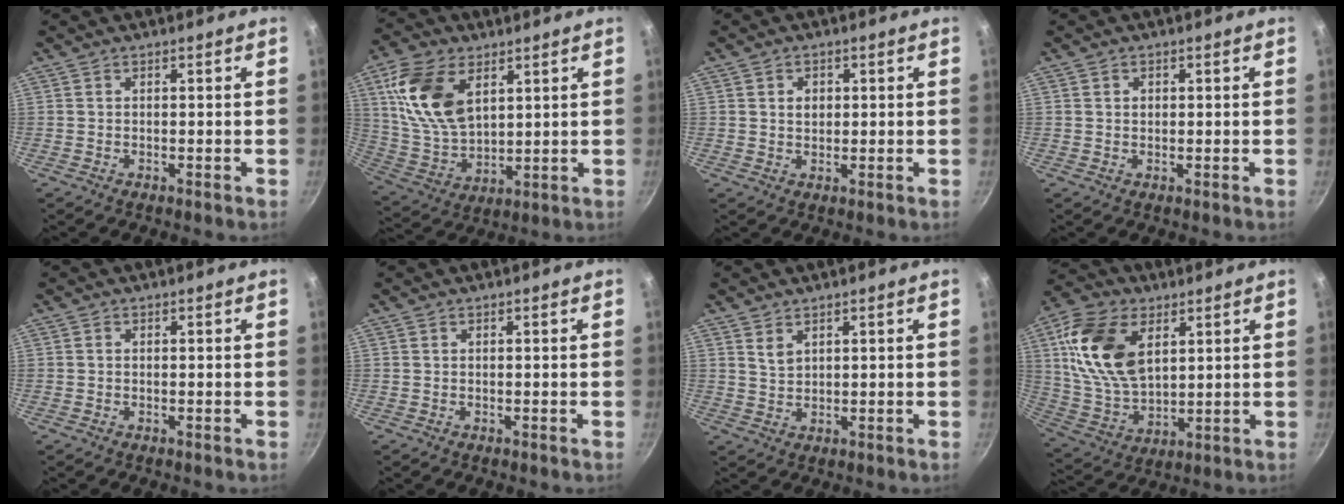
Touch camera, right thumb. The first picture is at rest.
{"total": 16.0, "force": [6.0, 9.6, 11.4], "torque": [-0.203, -0.018, 0.128]}
{"total": 2.8, "force": [0.6, 2.2, 1.5], "torque": [-0.013, -0.001, 0.010]}
{"total": 1.3, "force": [0.4, 1.1, 0.6], "torque": [-0.007, 0.003, 0.006]}
{"total": 0.0}
{"total": 0.0}
{"total": 2.6, "force": [1.6, 1.5, 1.3], "torque": [-0.023, -0.010, 0.035]}
{"total": 17.8, "force": [5.7, 11.0, 12.8], "torque": [-0.228, -0.012, 0.117]}